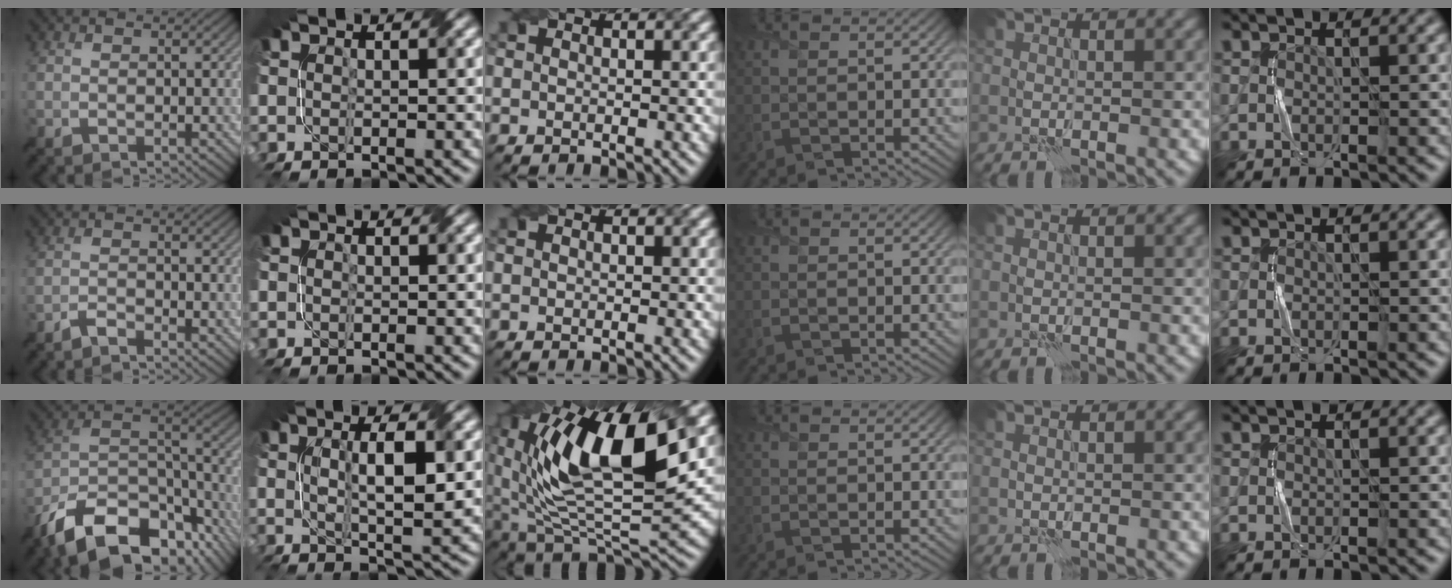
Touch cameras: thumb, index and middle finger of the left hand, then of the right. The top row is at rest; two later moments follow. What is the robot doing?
{"motion": "twist", "object": "screw"}